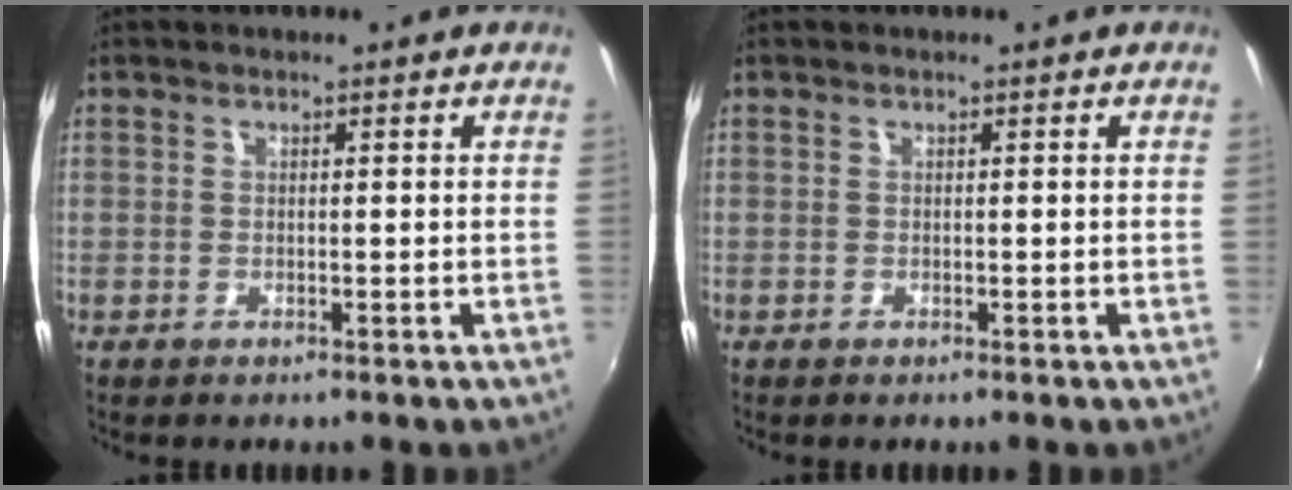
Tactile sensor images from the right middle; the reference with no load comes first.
{"total": 0.0}